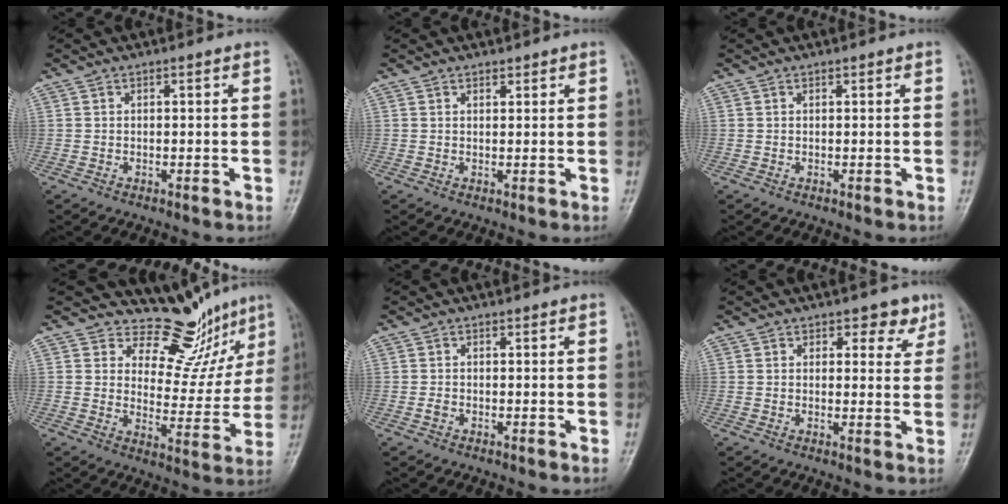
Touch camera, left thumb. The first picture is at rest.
{"total": 1.0, "force": [0.8, 0.5, 0.2], "torque": [0.004, -0.007, 0.011]}
{"total": 0.0}
{"total": 11.5, "force": [9.9, 5.3, 2.5], "torque": [0.013, -0.084, 0.134]}
{"total": 0.7, "force": [-0.2, 0.5, 0.4], "torque": [-0.007, -0.001, -0.005]}
{"total": 4.3, "force": [2.7, 2.8, 1.8], "torque": [0.009, -0.013, 0.033]}